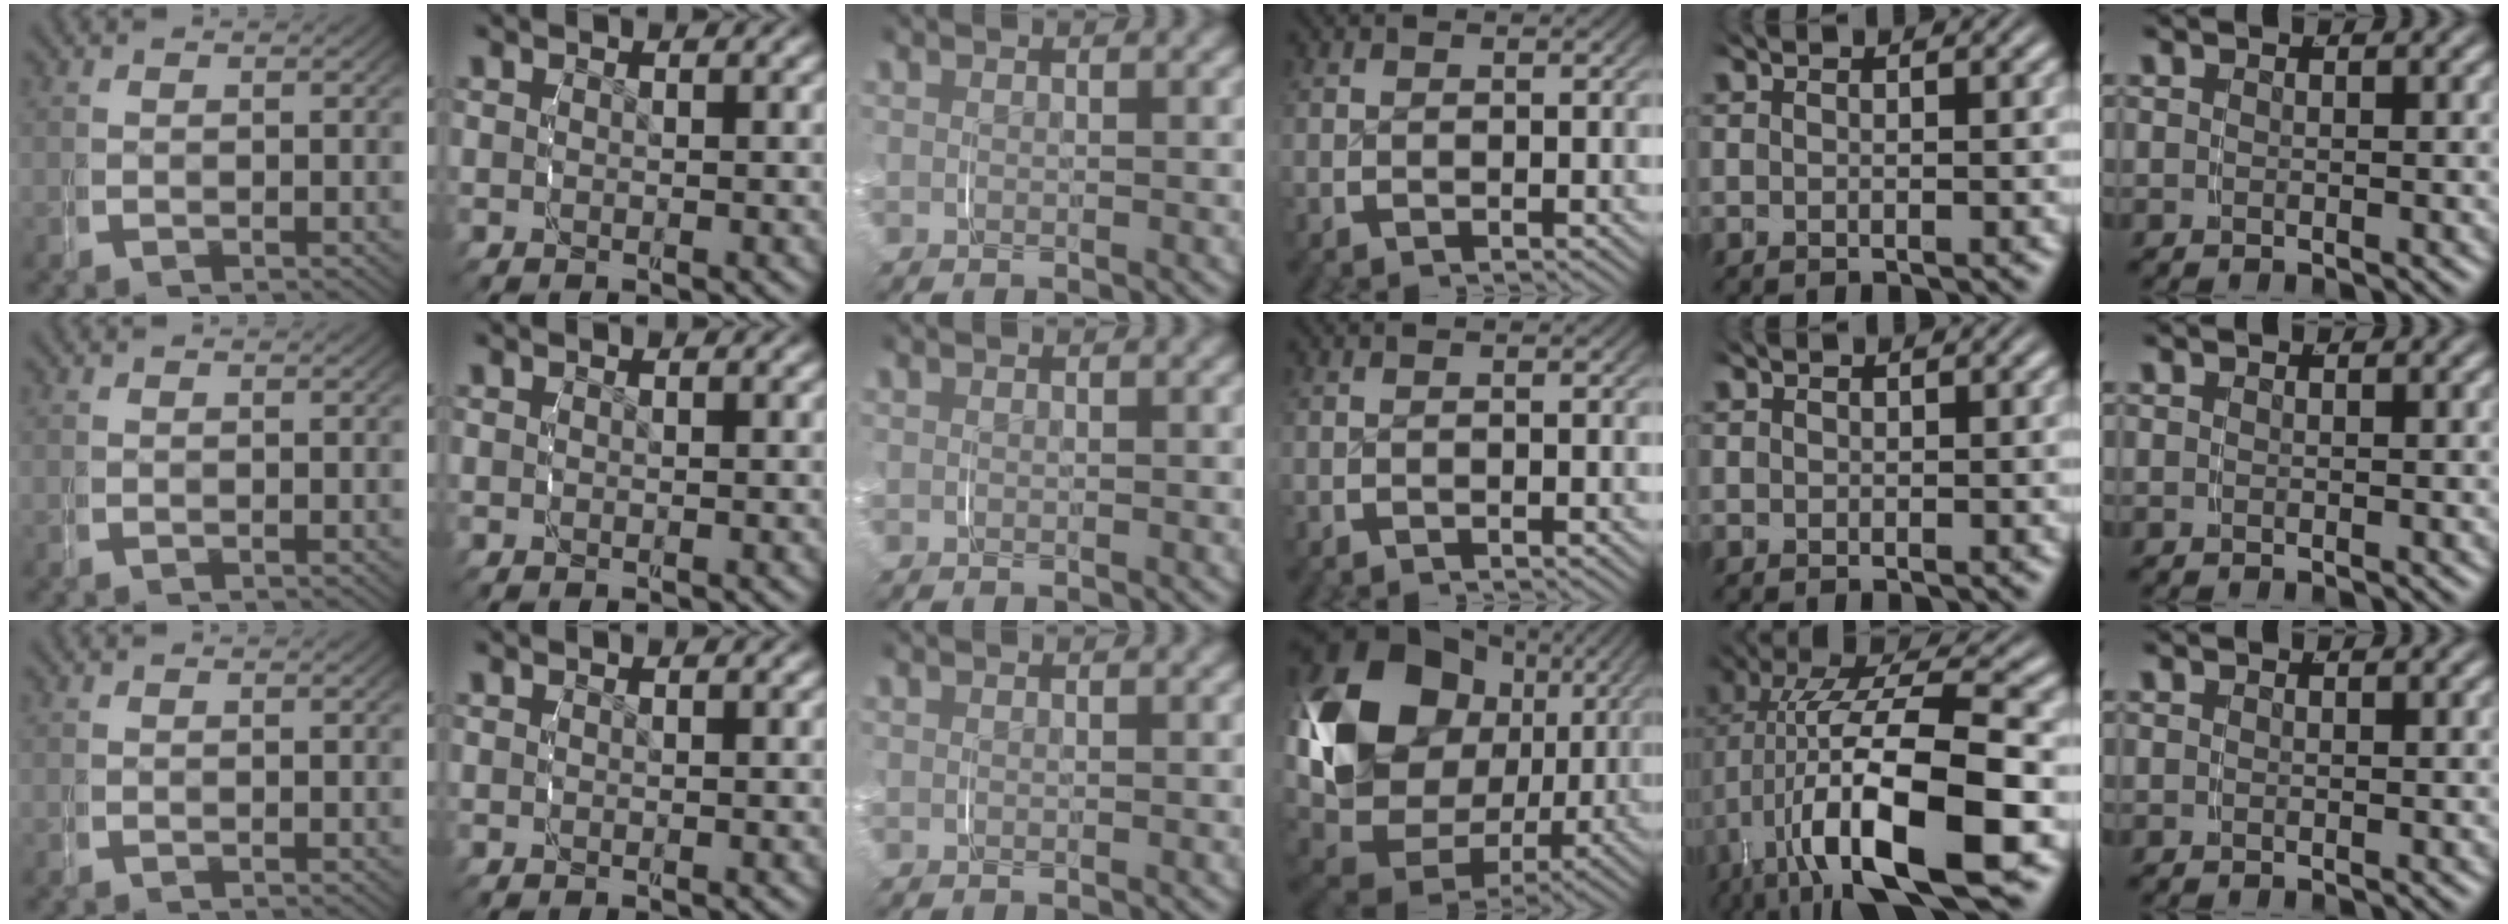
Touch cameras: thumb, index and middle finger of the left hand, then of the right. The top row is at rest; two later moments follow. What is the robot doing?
{"motion": "grasp_and_lifting", "object": "key"}